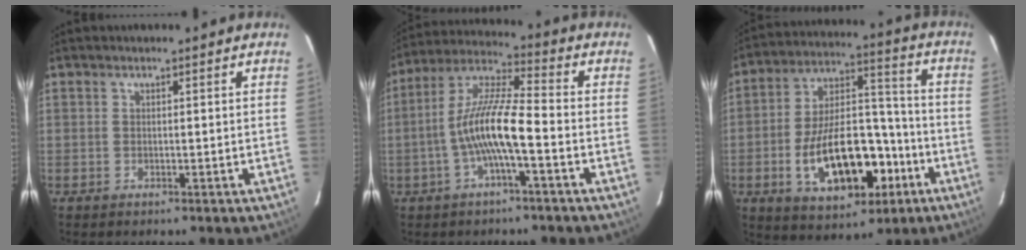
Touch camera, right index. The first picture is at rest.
{"total": 10.7, "force": [-3.2, 1.4, 10.1], "torque": [-0.210, 0.013, -0.063]}
{"total": 19.4, "force": [-7.0, 10.0, 15.0], "torque": [-0.279, 0.024, -0.092]}